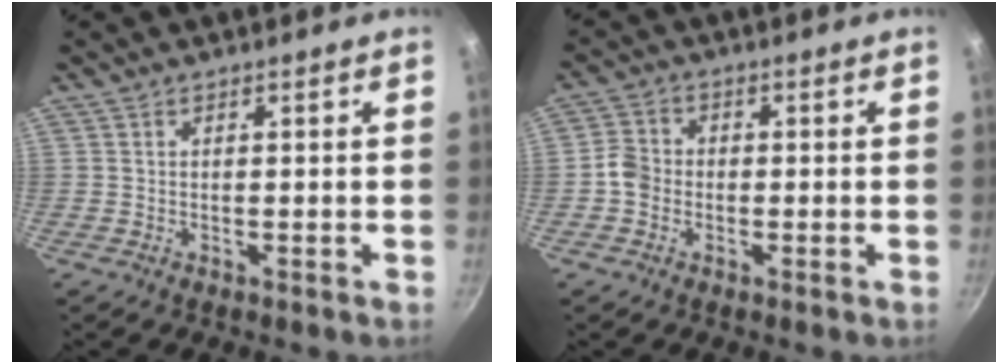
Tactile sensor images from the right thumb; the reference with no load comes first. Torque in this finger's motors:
{"motor_torque": [-0.33, -0.20, 0.52, -0.27, 0.10]}